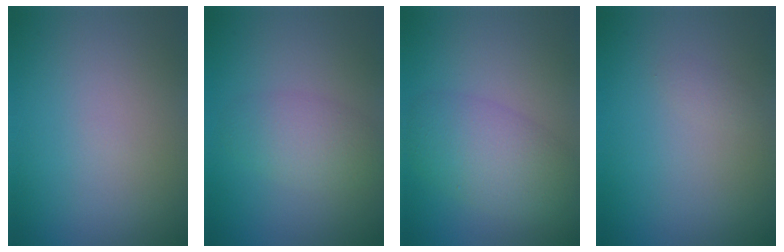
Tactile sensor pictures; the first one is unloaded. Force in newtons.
{"total": 3.0, "press": 3.0, "slide": 0.2}
{"total": 5.2, "press": 5.2, "slide": 0.2}
{"total": 0.6, "press": 0.6, "slide": 0.0}